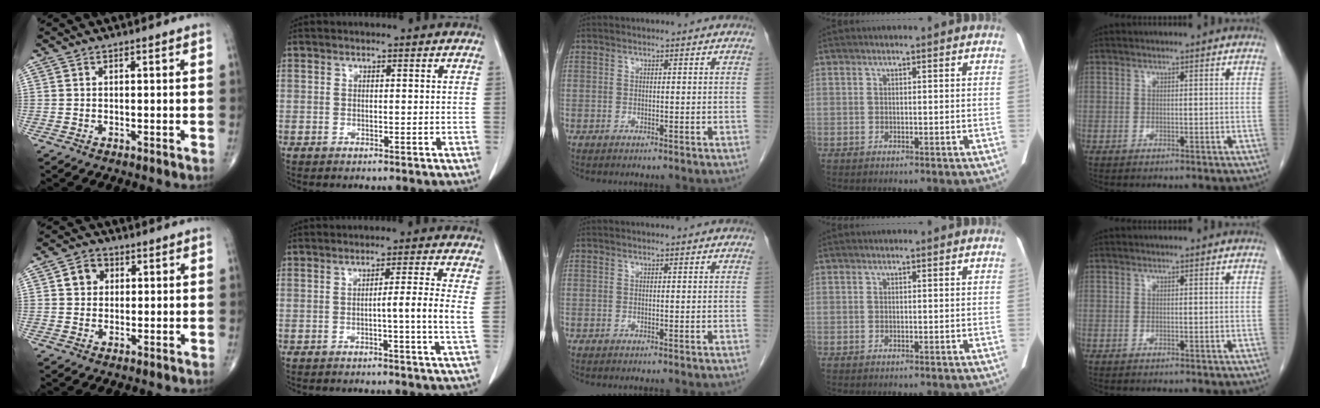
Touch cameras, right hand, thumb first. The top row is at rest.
{"thumb": {"total": 4.4, "force": [1.1, 3.8, 2.0], "torque": [-0.012, 0.004, 0.014]}, "index": {"total": 4.9, "force": [-0.5, -1.3, 4.7], "torque": [-0.070, -0.003, -0.009]}}